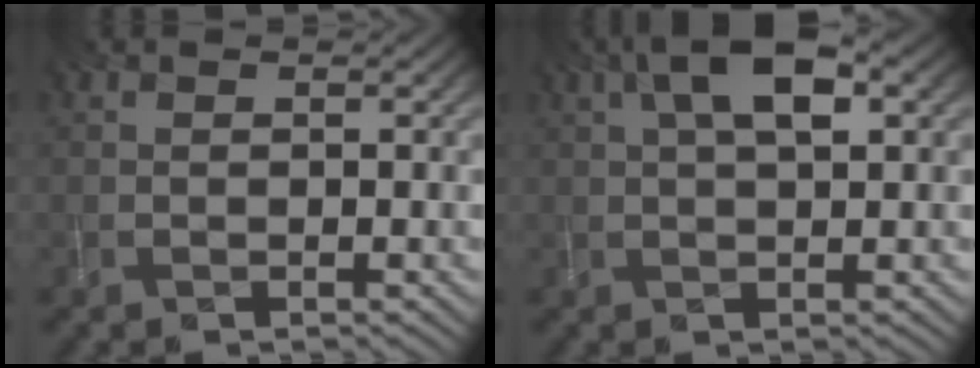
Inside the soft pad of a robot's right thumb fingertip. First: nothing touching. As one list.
[{"total": 6.9, "force": [2.6, 2.6, 5.8], "torque": [-0.111, 0.022, 0.043]}]